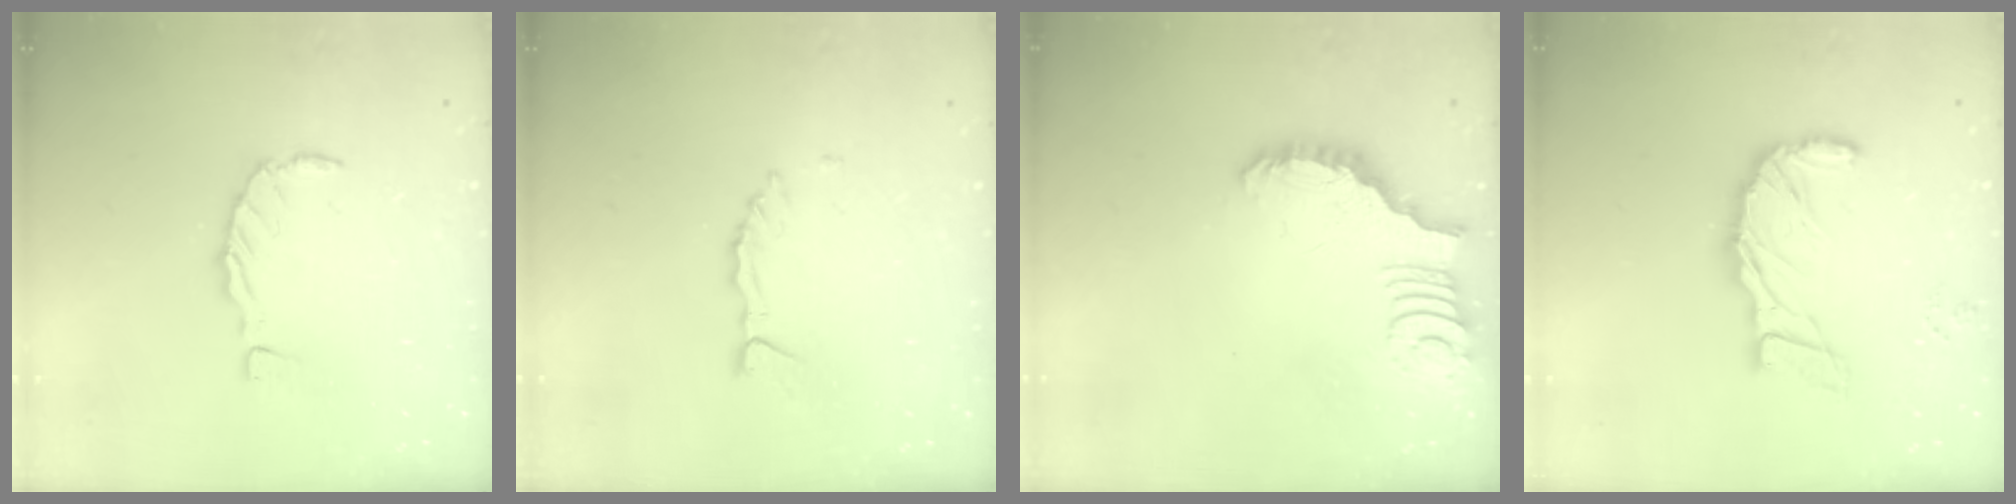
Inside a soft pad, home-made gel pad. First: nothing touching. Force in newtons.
{"total": 2.8, "press": 2.7, "slide": 0.3}
{"total": 2.6, "press": 2.6, "slide": 0.3}
{"total": 13.5, "press": 13.4, "slide": 2.0}